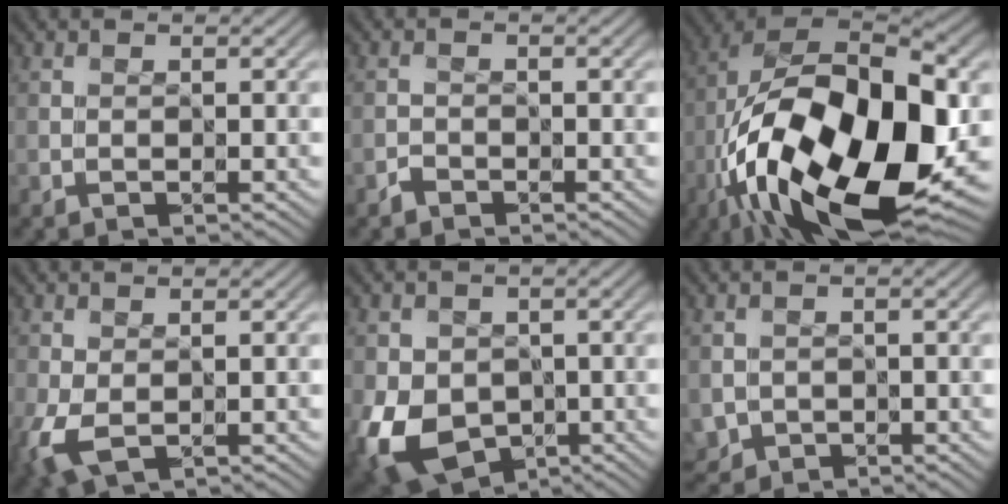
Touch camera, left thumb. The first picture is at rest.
{"total": 1.0, "force": [-0.8, 0.1, -0.6], "torque": [0.012, 0.002, -0.018]}
{"total": 20.7, "force": [-5.9, 9.6, 17.3], "torque": [-0.343, -0.004, -0.098]}
{"total": 4.4, "force": [-0.9, 2.6, 3.5], "torque": [-0.098, -0.013, -0.014]}
{"total": 8.9, "force": [-2.6, 6.8, 5.1], "torque": [-0.125, -0.030, -0.046]}
{"total": 1.6, "force": [-0.5, 1.5, -0.1], "torque": [-0.004, -0.013, -0.009]}